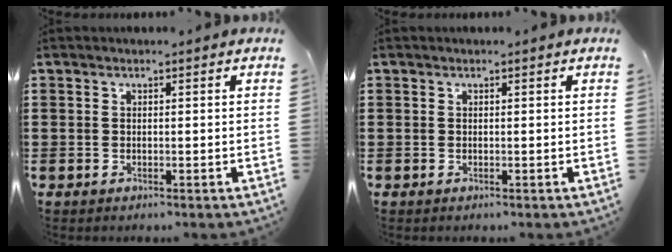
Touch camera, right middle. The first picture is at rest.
{"total": 0.0}